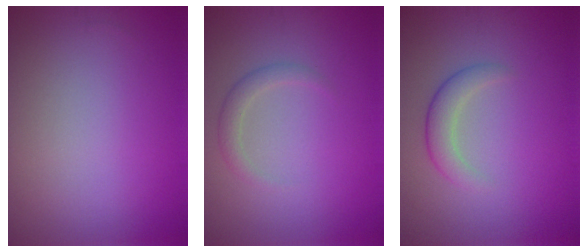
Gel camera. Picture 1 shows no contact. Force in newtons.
{"total": 1.6, "press": 1.6, "slide": 0.1}
{"total": 2.3, "press": 2.3, "slide": 0.1}